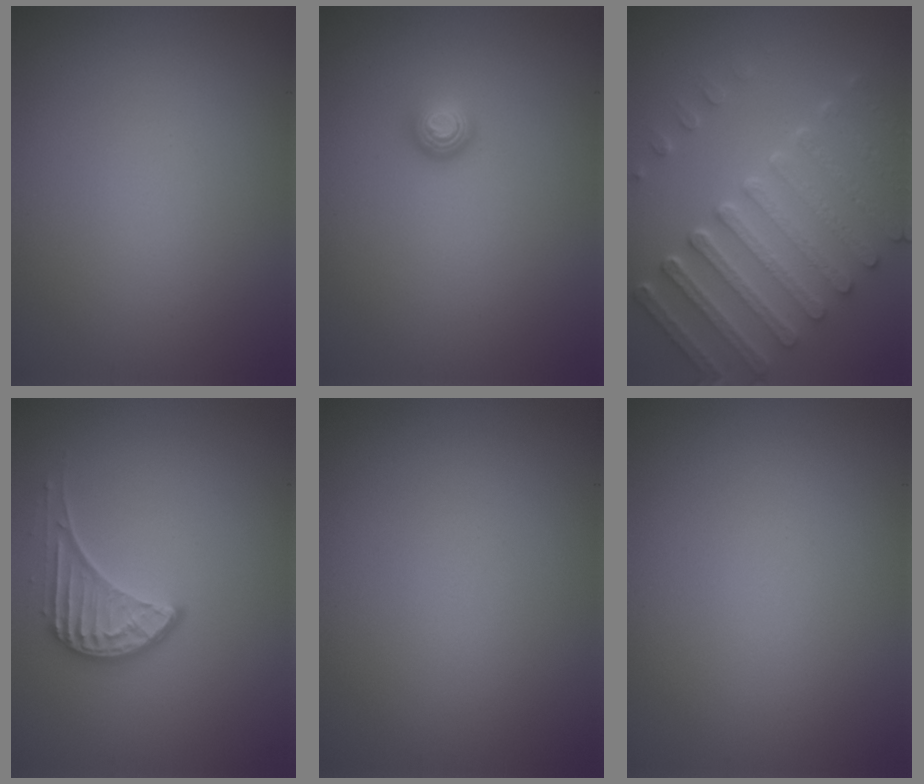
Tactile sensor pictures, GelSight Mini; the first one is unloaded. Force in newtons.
{"total": 1.5, "press": 1.0, "slide": 1.1}
{"total": 7.3, "press": 5.5, "slide": 4.9}
{"total": 2.3, "press": 1.7, "slide": 1.5}
{"total": 0.0}
{"total": 0.0}